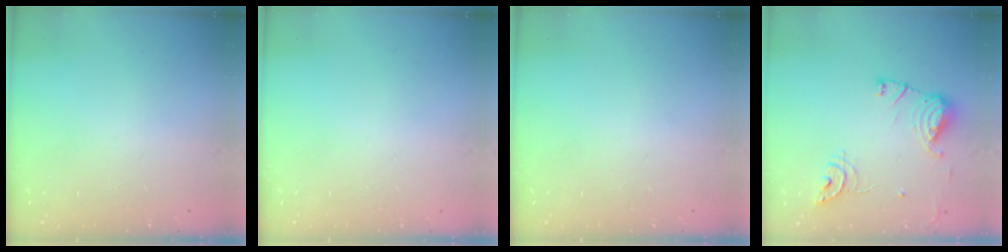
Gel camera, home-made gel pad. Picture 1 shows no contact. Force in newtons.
{"total": 0.0}
{"total": 0.0}
{"total": 13.7, "press": 13.6, "slide": 1.5}